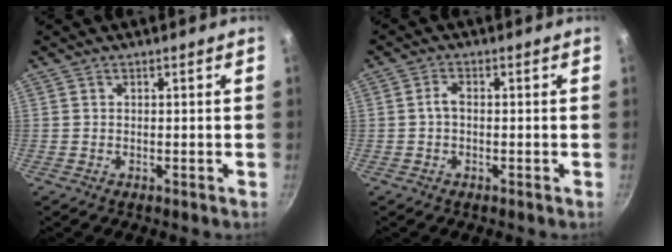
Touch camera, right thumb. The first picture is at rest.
{"total": 2.1, "force": [-0.2, 1.3, 1.7], "torque": [-0.030, 0.012, -0.005]}